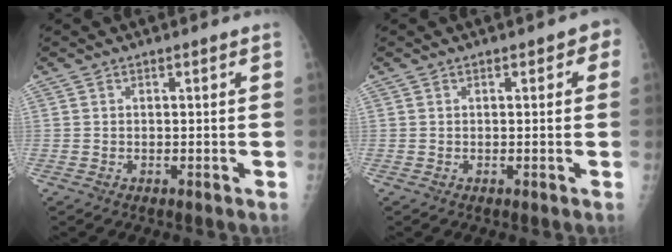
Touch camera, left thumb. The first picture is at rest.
{"total": 2.2, "force": [0.7, 1.2, 1.7], "torque": [-0.004, 0.003, 0.002]}